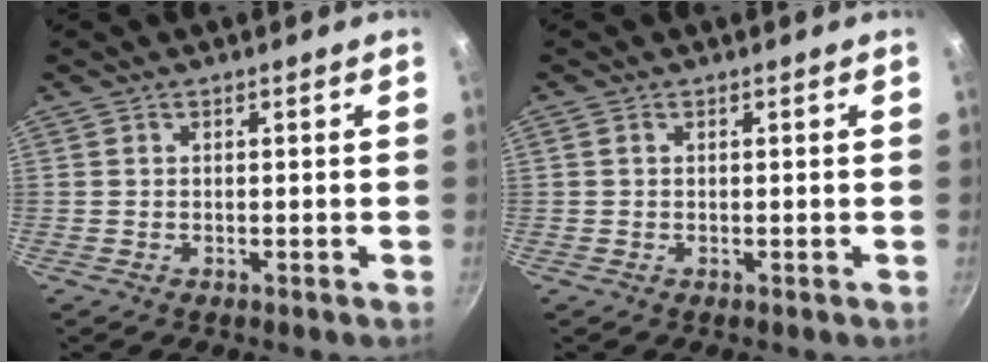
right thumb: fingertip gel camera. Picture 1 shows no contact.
{"total": 0.7, "force": [0.2, 0.5, 0.4], "torque": [-0.009, 0.003, 0.004]}